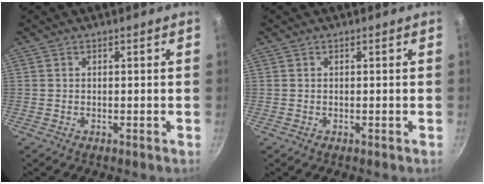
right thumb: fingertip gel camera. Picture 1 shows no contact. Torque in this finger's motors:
{"motor_torque": [0.00, 0.00, 0.05, 0.05, 0.00]}